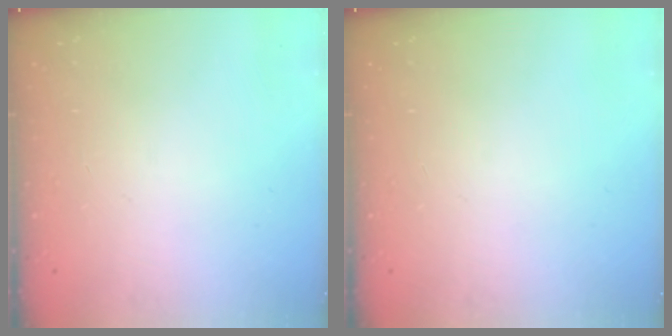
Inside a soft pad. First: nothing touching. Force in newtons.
{"total": 0.0}